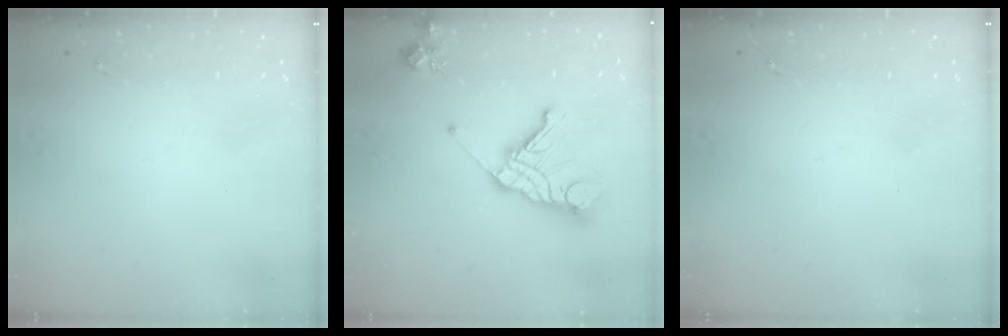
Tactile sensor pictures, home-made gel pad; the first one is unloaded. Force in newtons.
{"total": 17.5, "press": 17.4, "slide": 2.0}
{"total": 0.0}